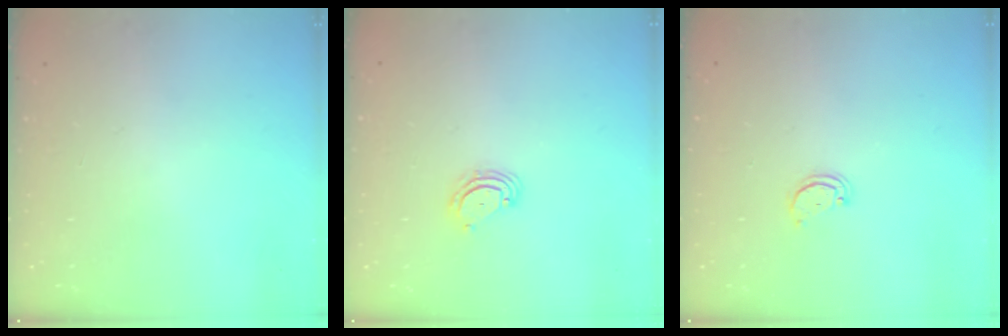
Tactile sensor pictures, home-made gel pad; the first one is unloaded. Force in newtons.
{"total": 4.5, "press": 4.5, "slide": 0.3}
{"total": 2.1, "press": 2.1, "slide": 0.2}